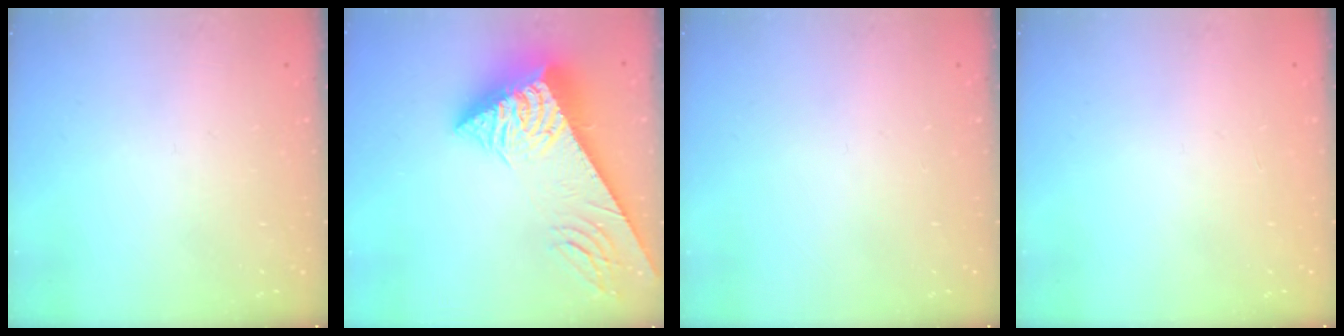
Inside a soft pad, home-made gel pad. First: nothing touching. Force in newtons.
{"total": 13.5, "press": 13.5, "slide": 1.6}
{"total": 0.0}
{"total": 0.0}